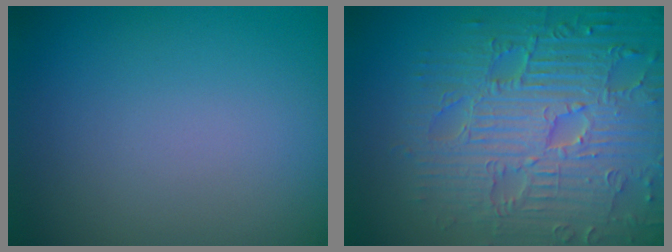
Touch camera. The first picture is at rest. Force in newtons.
{"total": 9.6, "press": 7.0, "slide": 6.6}